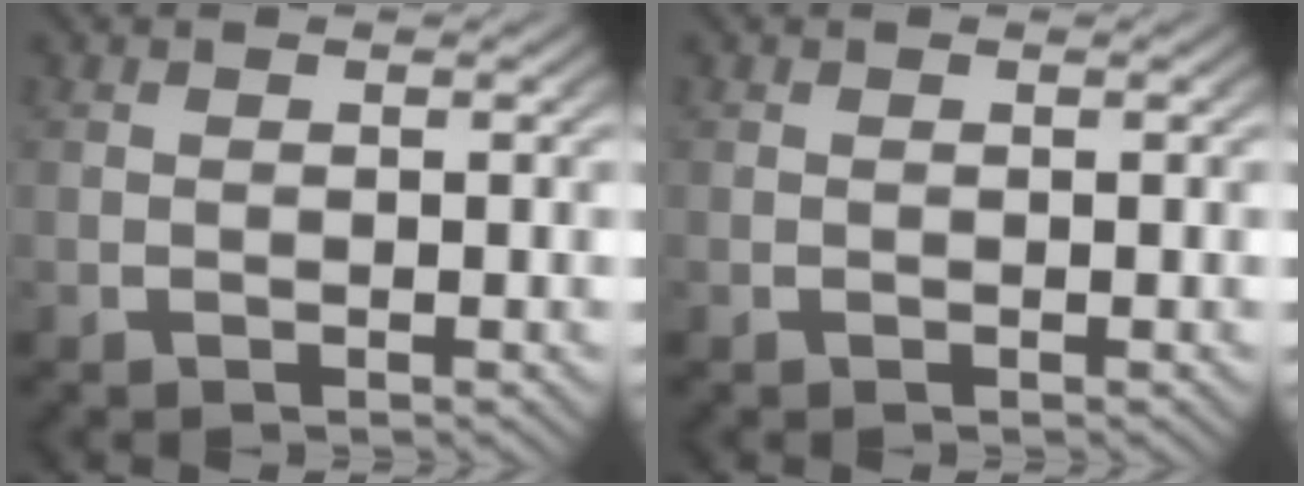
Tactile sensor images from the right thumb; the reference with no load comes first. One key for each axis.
{"total": 0.0}